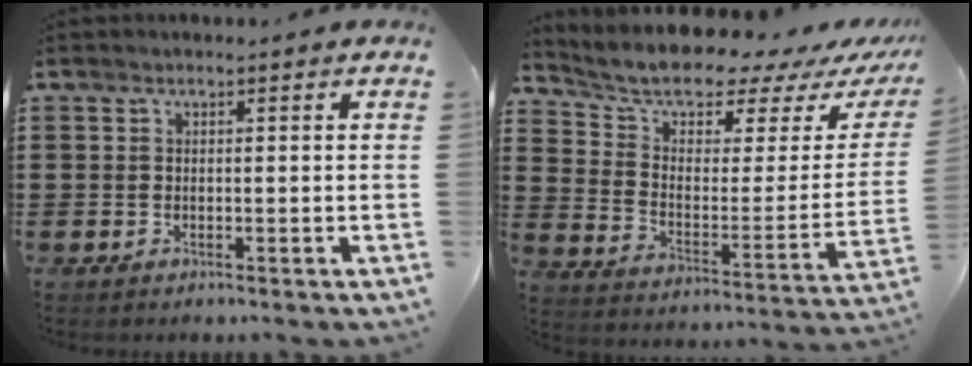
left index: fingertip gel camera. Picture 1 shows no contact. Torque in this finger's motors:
{"motor_torque": [1.00, -1.14, 0.76, 0.07]}